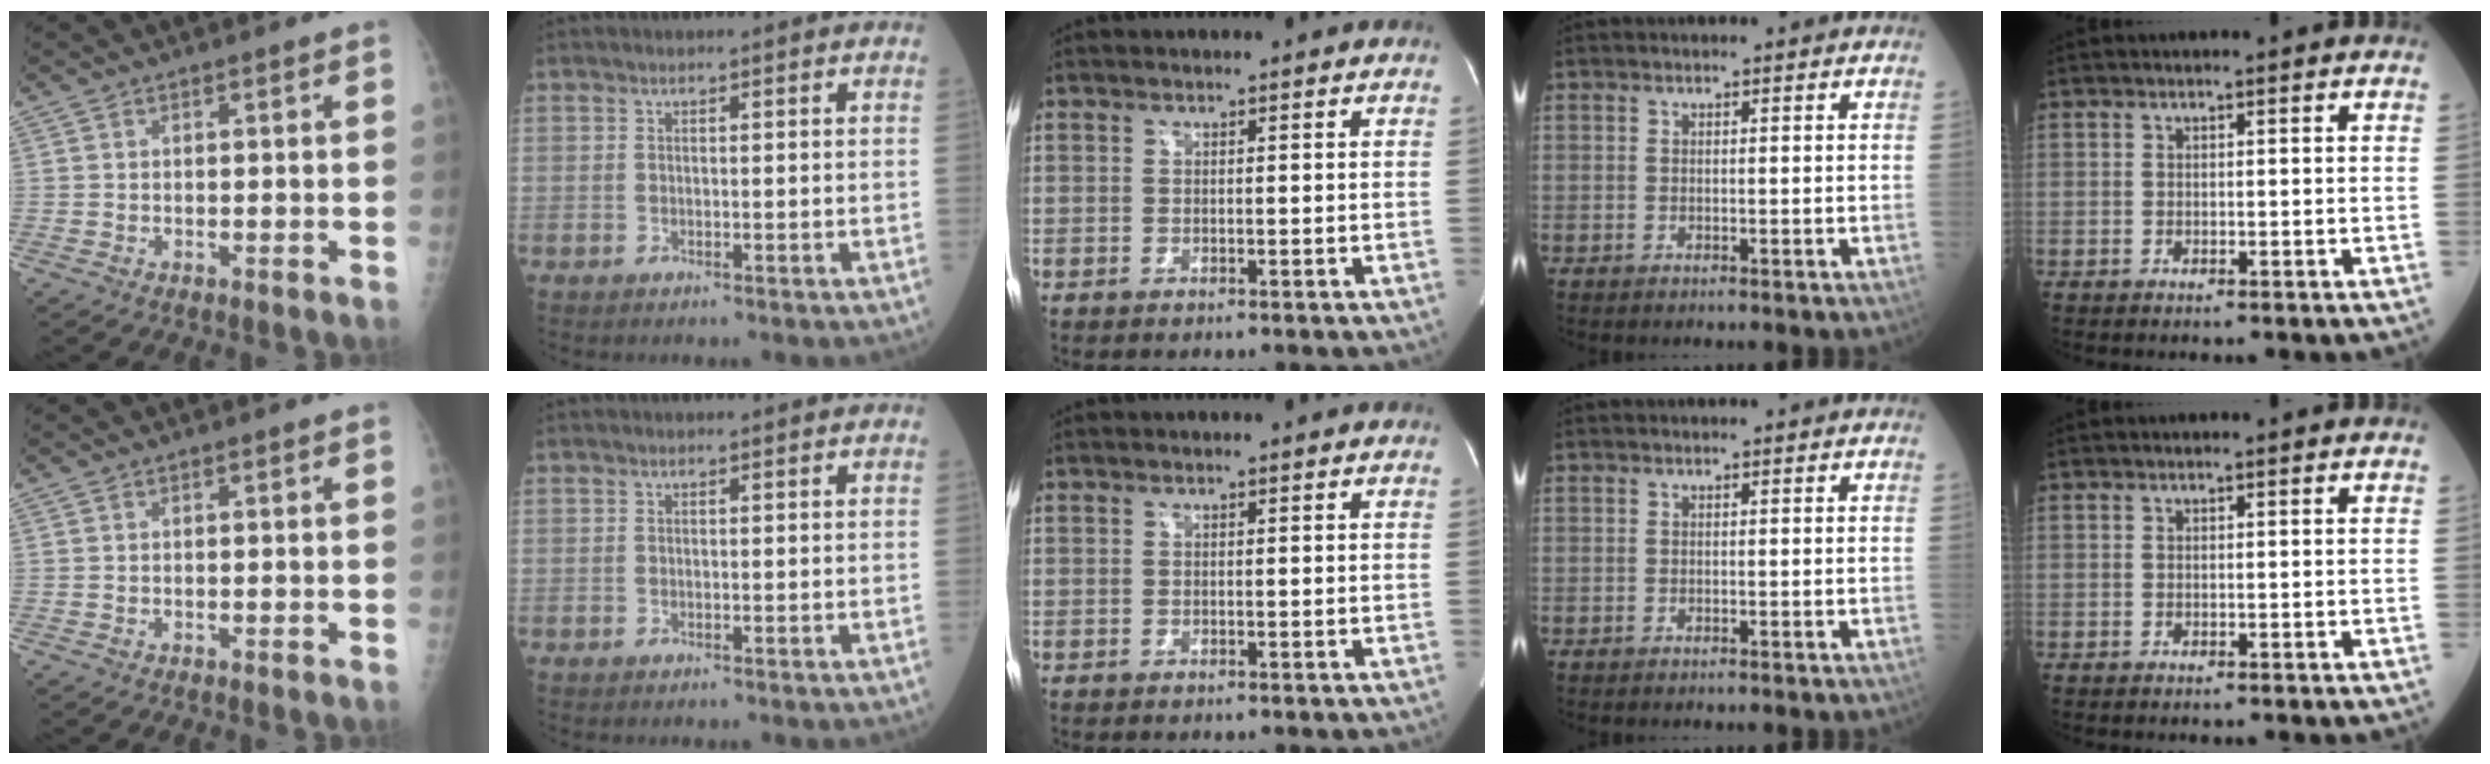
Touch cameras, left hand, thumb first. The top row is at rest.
{}